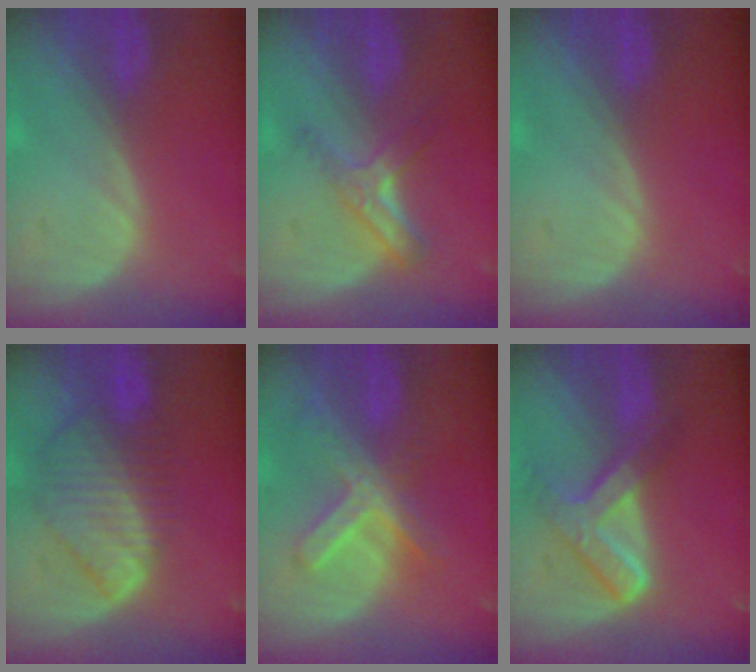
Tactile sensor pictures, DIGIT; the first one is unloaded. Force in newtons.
{"total": 5.5, "press": 4.9, "slide": 2.6}
{"total": 0.0}
{"total": 8.4, "press": 7.5, "slide": 3.8}
{"total": 7.3, "press": 6.3, "slide": 3.7}
{"total": 7.6, "press": 6.3, "slide": 4.3}